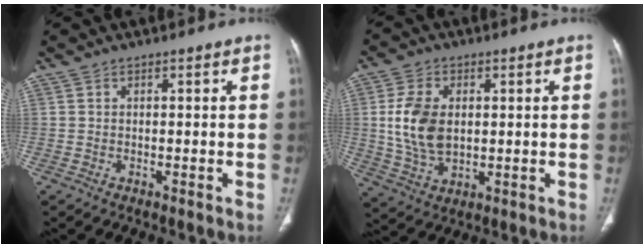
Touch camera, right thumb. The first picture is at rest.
{"total": 10.7, "force": [1.1, 6.9, 8.1], "torque": [-0.159, -0.006, 0.031]}